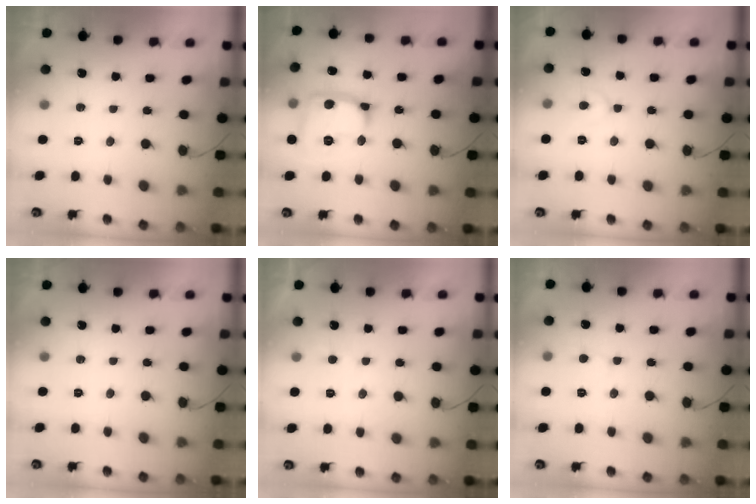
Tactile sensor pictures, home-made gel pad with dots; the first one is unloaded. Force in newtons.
{"total": 16.1, "press": 16.1, "slide": 1.4}
{"total": 5.0, "press": 5.0, "slide": 0.5}
{"total": 0.0}
{"total": 2.0, "press": 2.0, "slide": 0.2}
{"total": 4.1, "press": 4.1, "slide": 0.5}